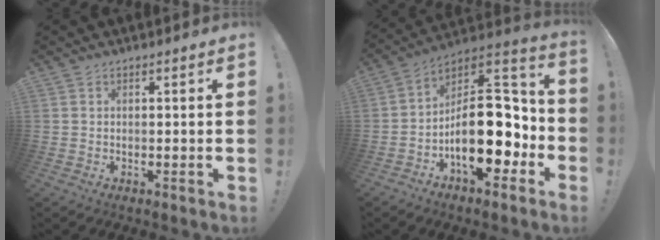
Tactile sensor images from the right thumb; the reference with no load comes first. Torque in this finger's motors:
{"motor_torque": [2.43, 2.55, 1.46, -1.30, 0.60]}